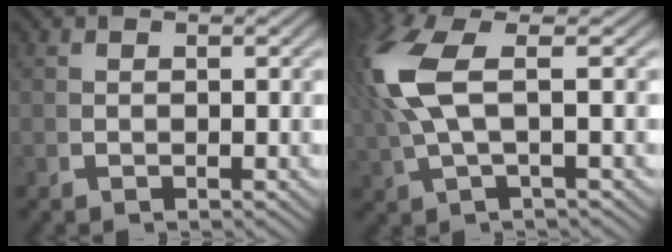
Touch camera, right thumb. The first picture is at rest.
{"total": 7.1, "force": [1.5, 2.7, 6.4], "torque": [-0.150, 0.005, 0.035]}